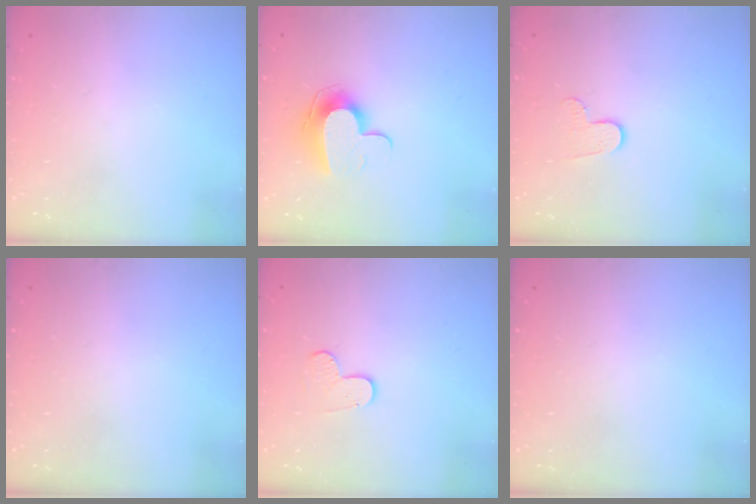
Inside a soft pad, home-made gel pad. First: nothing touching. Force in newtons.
{"total": 10.5, "press": 10.5, "slide": 0.5}
{"total": 6.2, "press": 6.1, "slide": 0.5}
{"total": 0.0}
{"total": 4.0, "press": 4.0, "slide": 0.2}
{"total": 0.0}